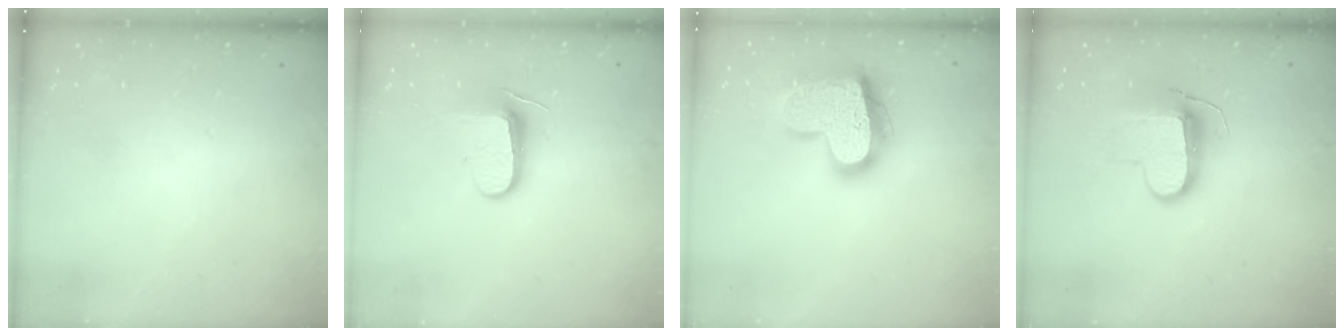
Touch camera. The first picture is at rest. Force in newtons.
{"total": 8.9, "press": 8.9, "slide": 0.9}
{"total": 20.4, "press": 20.3, "slide": 1.7}
{"total": 9.4, "press": 9.3, "slide": 1.3}